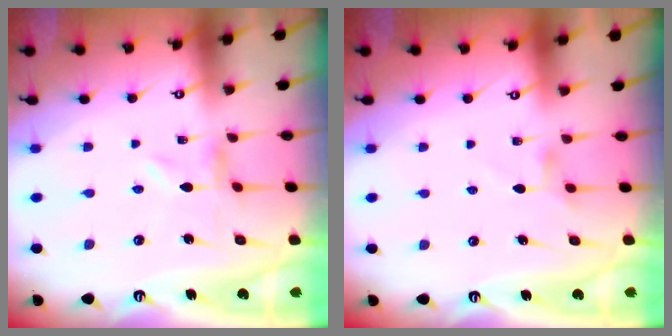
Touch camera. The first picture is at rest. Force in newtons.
{"total": 3.4, "press": 3.4, "slide": 0.4}